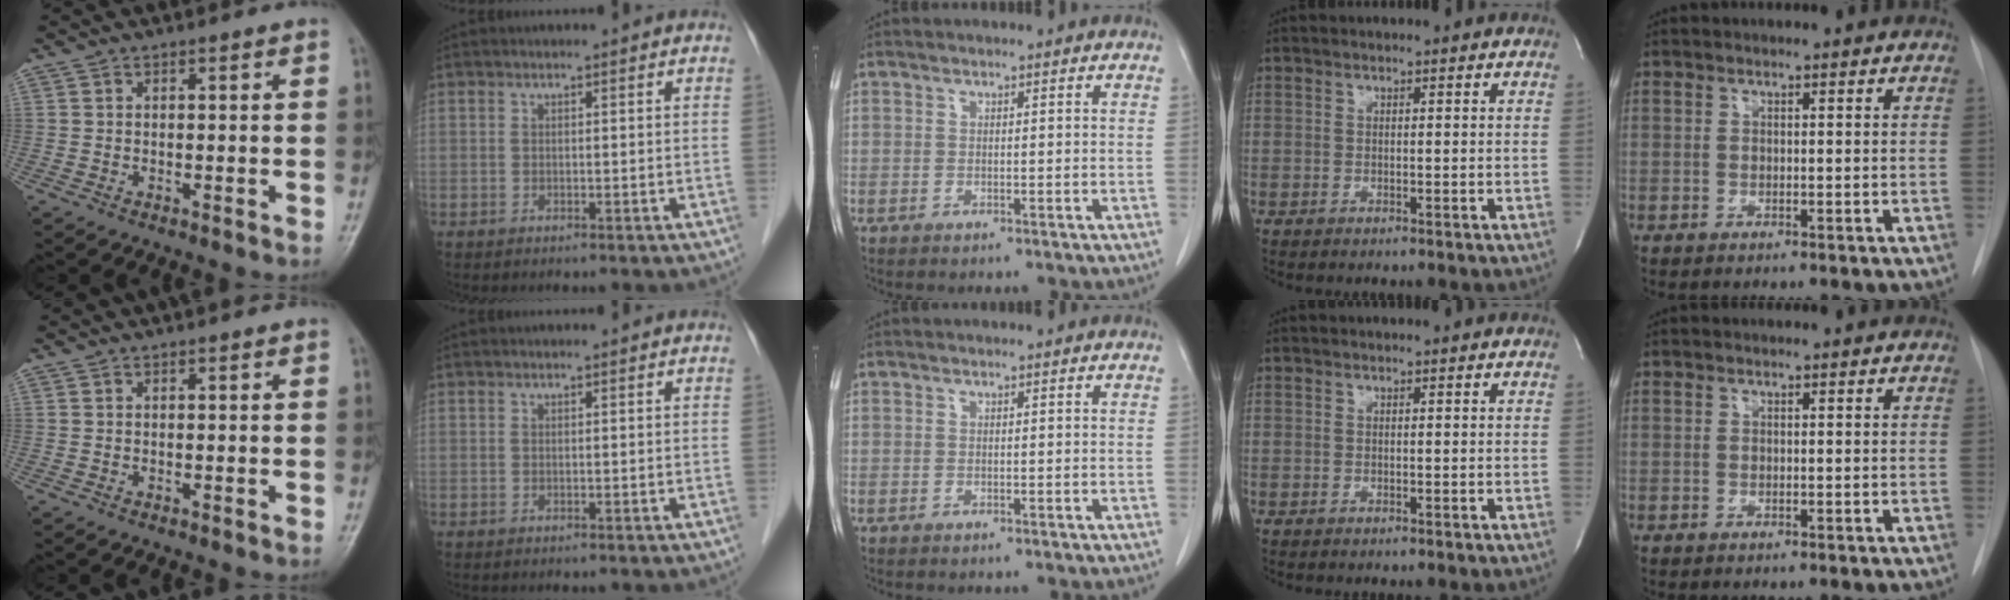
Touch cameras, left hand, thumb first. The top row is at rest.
{}